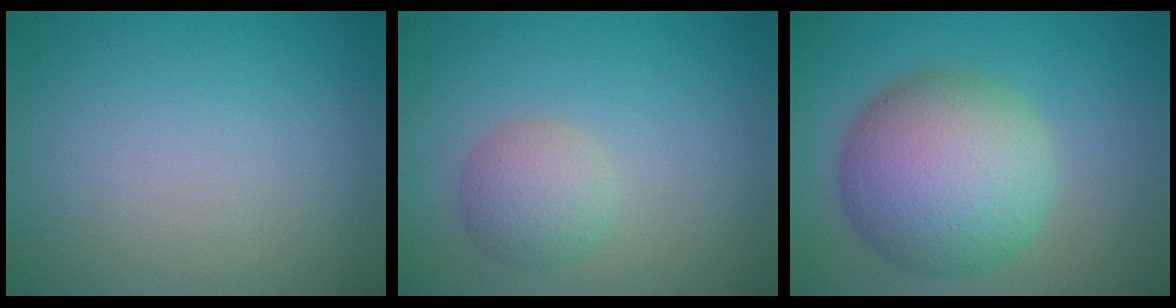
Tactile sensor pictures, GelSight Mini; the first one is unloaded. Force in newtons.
{"total": 3.0, "press": 3.0, "slide": 0.0}
{"total": 10.2, "press": 10.2, "slide": 0.3}